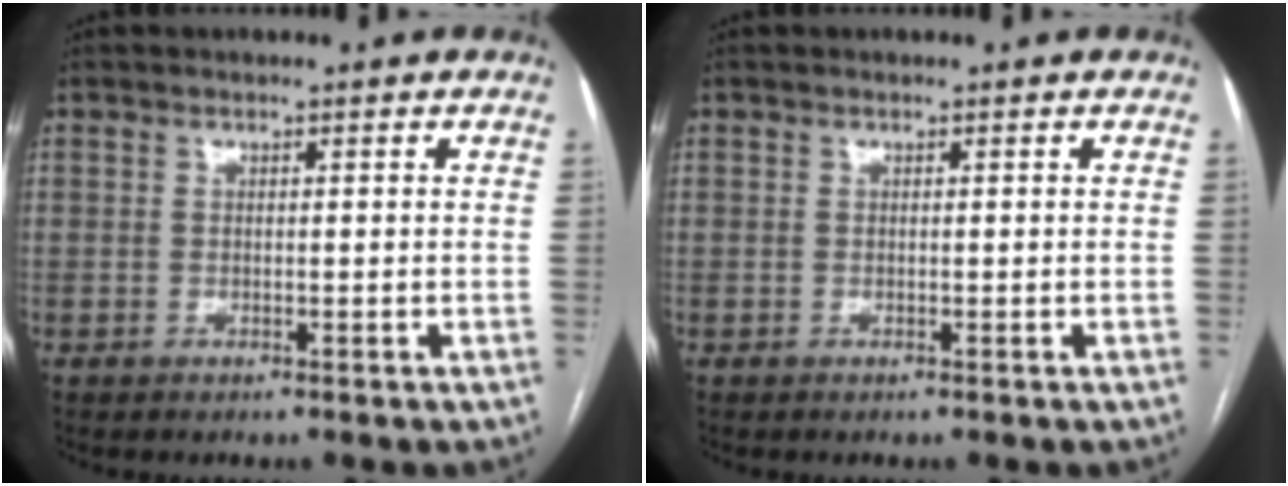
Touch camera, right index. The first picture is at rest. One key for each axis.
{"total": 0.0}